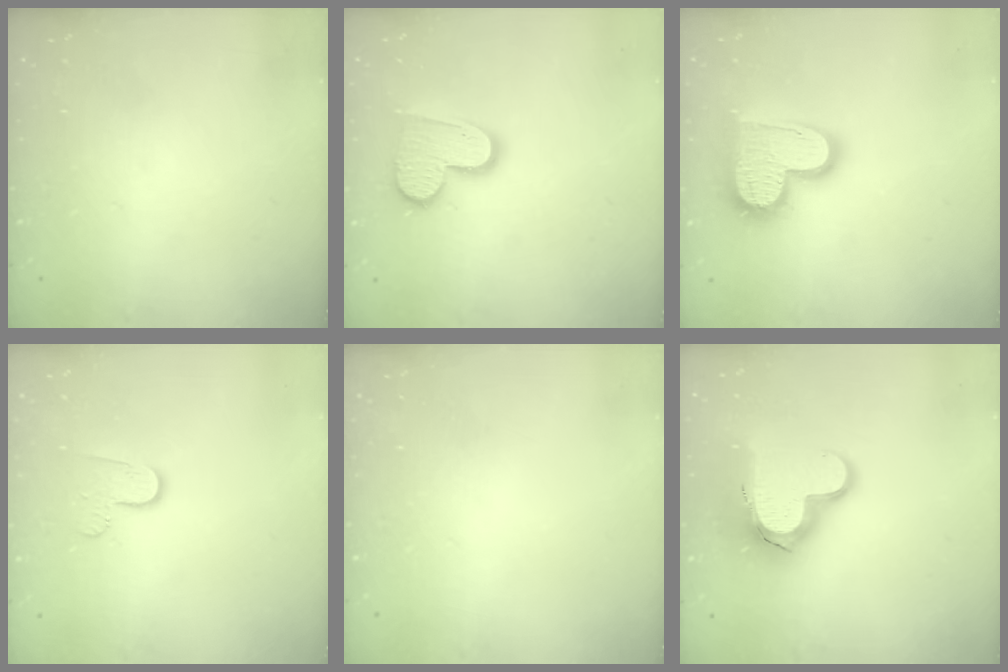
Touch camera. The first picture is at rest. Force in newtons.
{"total": 11.8, "press": 11.8, "slide": 0.8}
{"total": 17.4, "press": 17.3, "slide": 1.3}
{"total": 6.0, "press": 6.0, "slide": 0.6}
{"total": 0.0}
{"total": 15.6, "press": 15.5, "slide": 1.3}